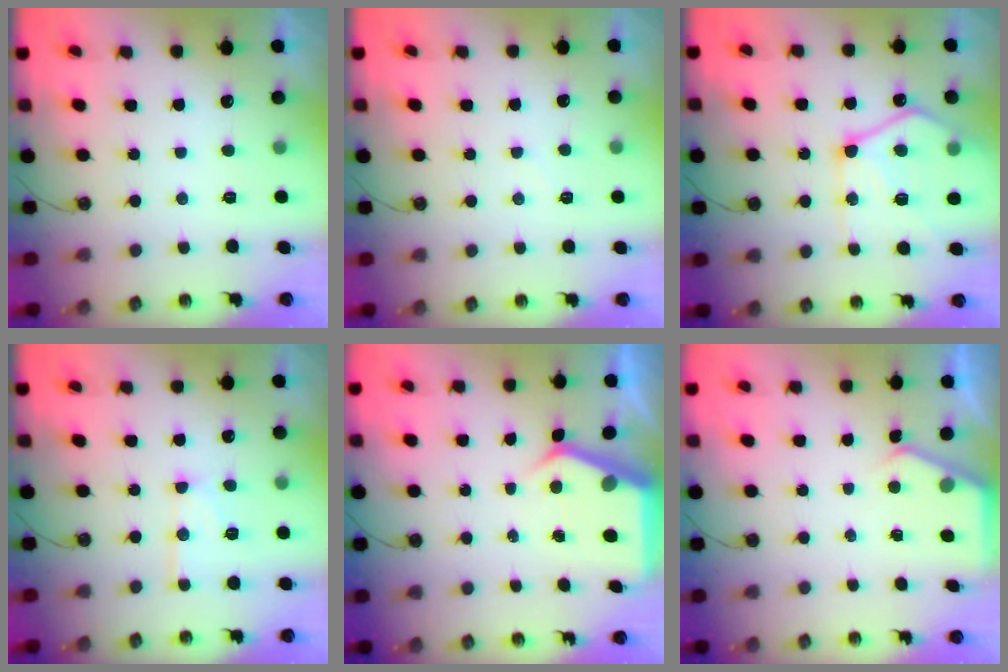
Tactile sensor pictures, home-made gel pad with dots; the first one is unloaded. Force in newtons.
{"total": 5.5, "press": 5.5, "slide": 0.6}
{"total": 17.4, "press": 17.3, "slide": 1.5}
{"total": 12.2, "press": 12.1, "slide": 1.1}
{"total": 5.0, "press": 5.0, "slide": 0.5}
{"total": 2.2, "press": 2.2, "slide": 0.3}